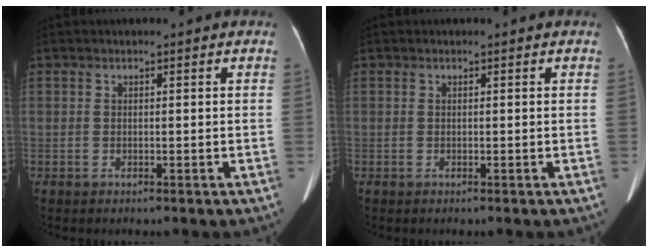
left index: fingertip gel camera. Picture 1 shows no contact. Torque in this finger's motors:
{"motor_torque": [0.00, 0.00, 0.00, 0.00]}